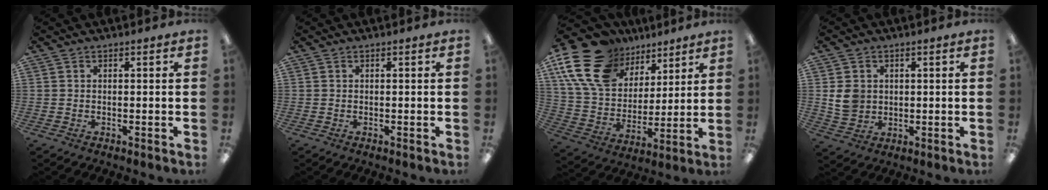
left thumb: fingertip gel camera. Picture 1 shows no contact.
{"total": 0.0}
{"total": 20.5, "force": [11.6, 13.1, 10.6], "torque": [-0.210, -0.048, 0.220]}
{"total": 6.1, "force": [1.0, 5.3, 2.7], "torque": [-0.049, 0.005, 0.020]}